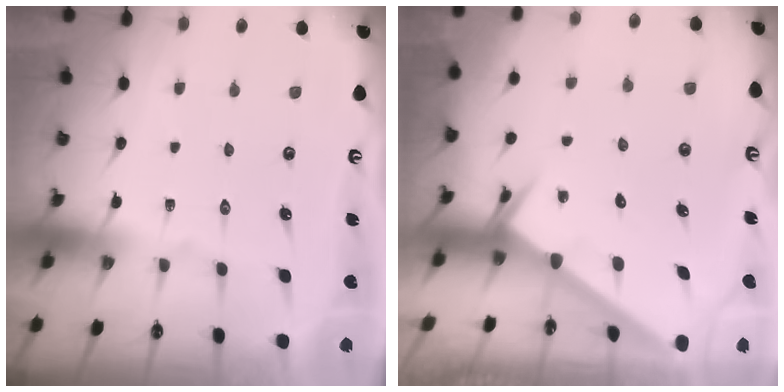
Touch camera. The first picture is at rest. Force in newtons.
{"total": 2.5, "press": 2.5, "slide": 0.1}